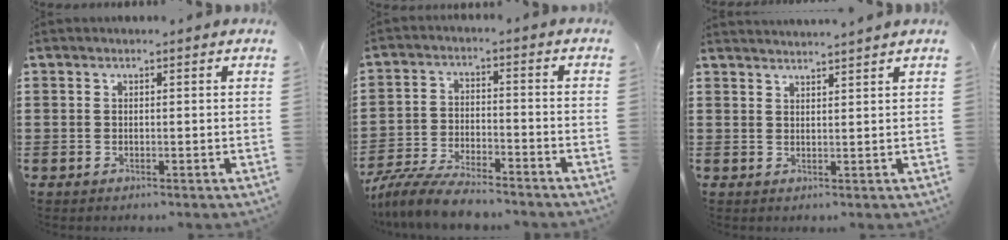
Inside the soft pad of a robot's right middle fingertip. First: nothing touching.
{"total": 7.0, "force": [-6.6, 0.8, 2.2], "torque": [-0.057, -0.001, -0.129]}
{"total": 2.2, "force": [2.1, -0.4, 0.0], "torque": [-0.005, -0.001, 0.041]}